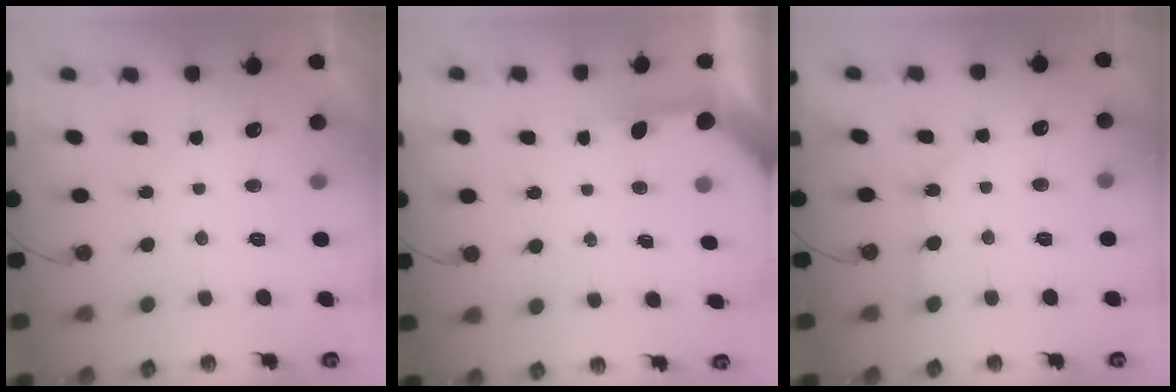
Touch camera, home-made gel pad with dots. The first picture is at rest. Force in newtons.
{"total": 3.9, "press": 3.9, "slide": 0.4}
{"total": 1.7, "press": 1.6, "slide": 0.3}